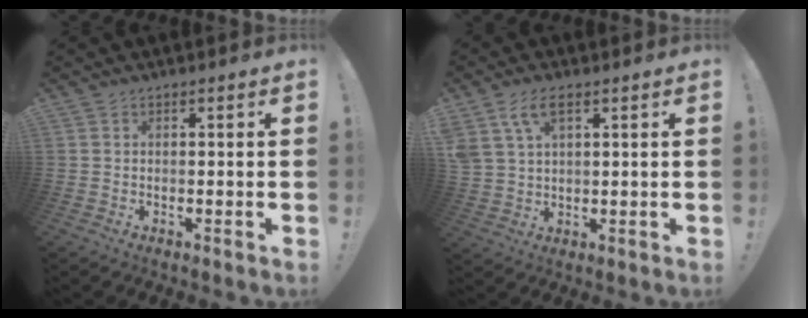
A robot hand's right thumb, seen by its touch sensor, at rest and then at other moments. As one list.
[{"total": 7.6, "force": [3.8, 3.9, 5.3], "torque": [-0.105, -0.004, 0.075]}]